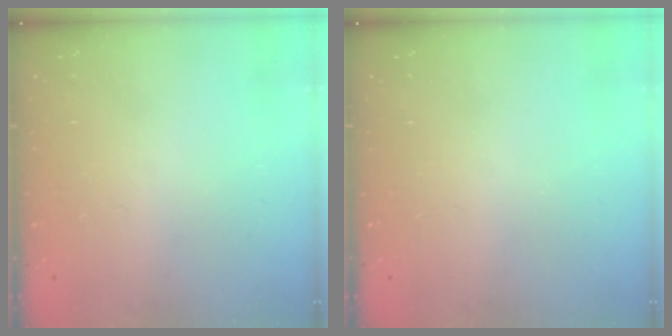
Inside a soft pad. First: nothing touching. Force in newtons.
{"total": 0.0}